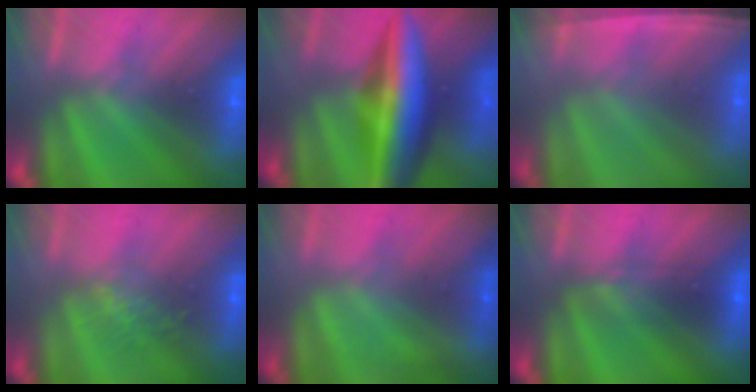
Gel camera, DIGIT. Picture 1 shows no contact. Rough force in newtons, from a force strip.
{"total": 9.0}
{"total": 1.5}
{"total": 2.6}
{"total": 1.5}
{"total": 2.4}